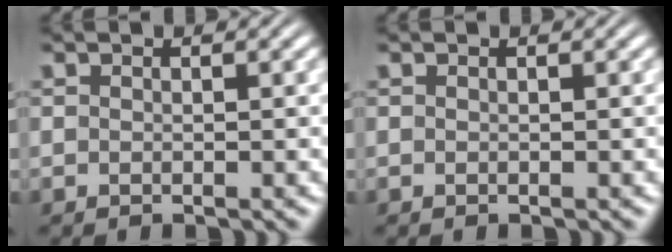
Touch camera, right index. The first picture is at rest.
{"total": 0.0}